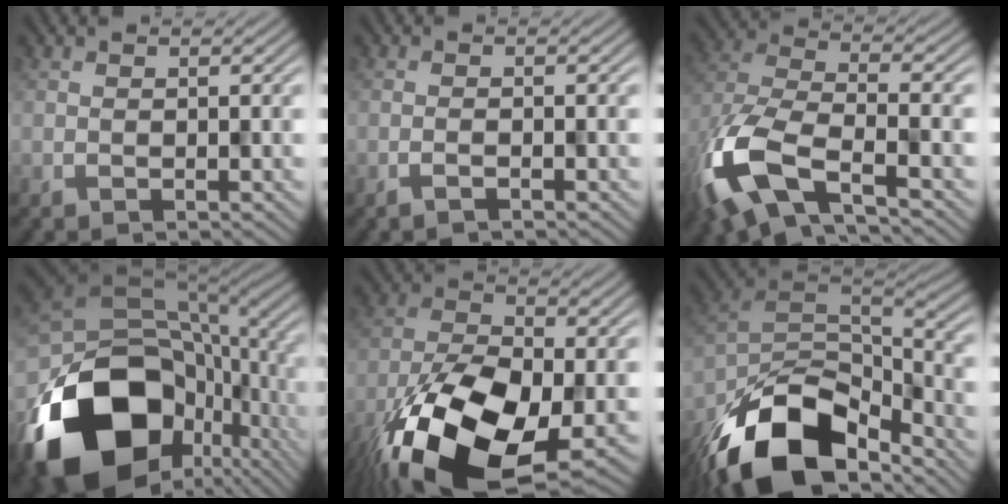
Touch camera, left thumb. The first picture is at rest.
{"total": 1.1, "force": [-0.9, 0.1, 0.6], "torque": [-0.003, 0.004, -0.017]}
{"total": 13.3, "force": [-7.5, 5.5, 9.5], "torque": [-0.229, -0.035, -0.140]}
{"total": 20.5, "force": [-8.0, 14.3, 12.3], "torque": [-0.282, -0.048, -0.109]}
{"total": 17.3, "force": [-9.3, 8.3, 11.9], "torque": [-0.247, -0.049, -0.151]}
{"total": 16.5, "force": [-11.2, 8.1, 9.0], "torque": [-0.202, -0.046, -0.180]}